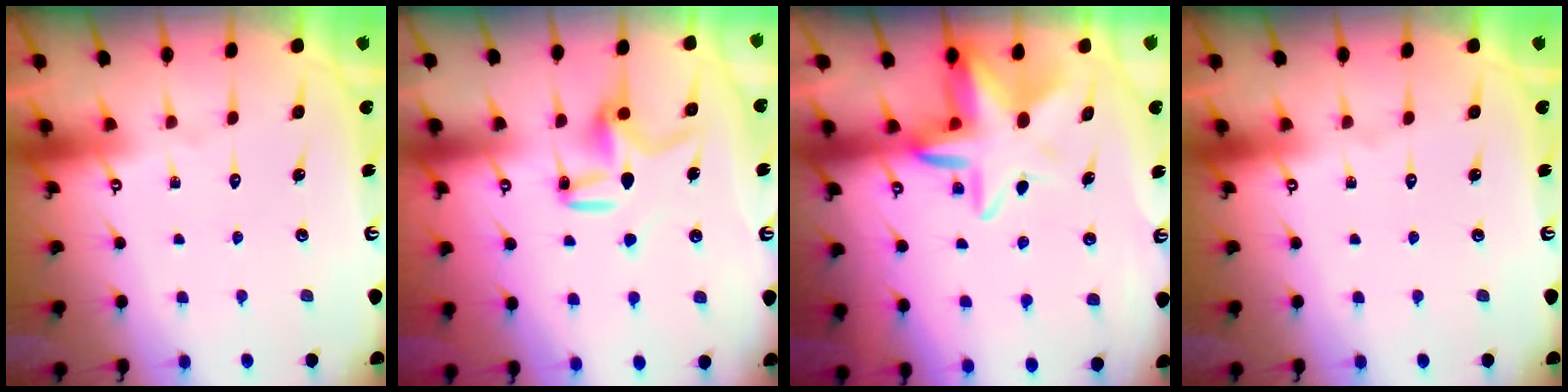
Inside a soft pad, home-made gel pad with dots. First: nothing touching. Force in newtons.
{"total": 10.1, "press": 10.1, "slide": 0.3}
{"total": 8.8, "press": 8.5, "slide": 2.3}
{"total": 0.0}